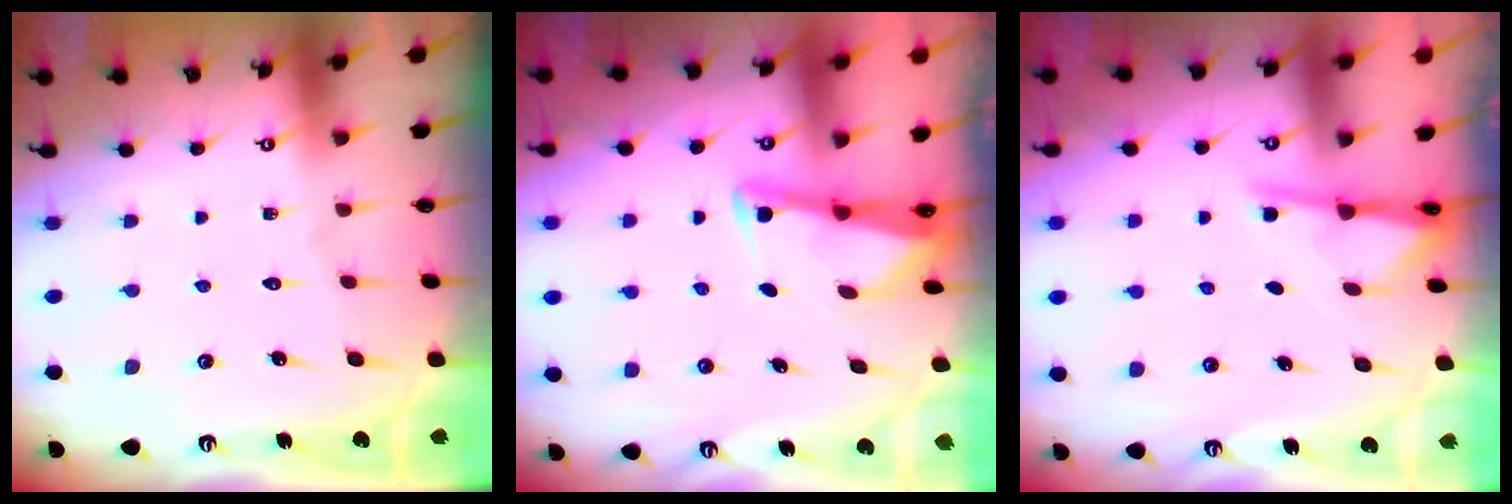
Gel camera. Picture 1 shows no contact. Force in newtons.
{"total": 2.8, "press": 2.8, "slide": 0.2}
{"total": 2.6, "press": 2.6, "slide": 0.4}